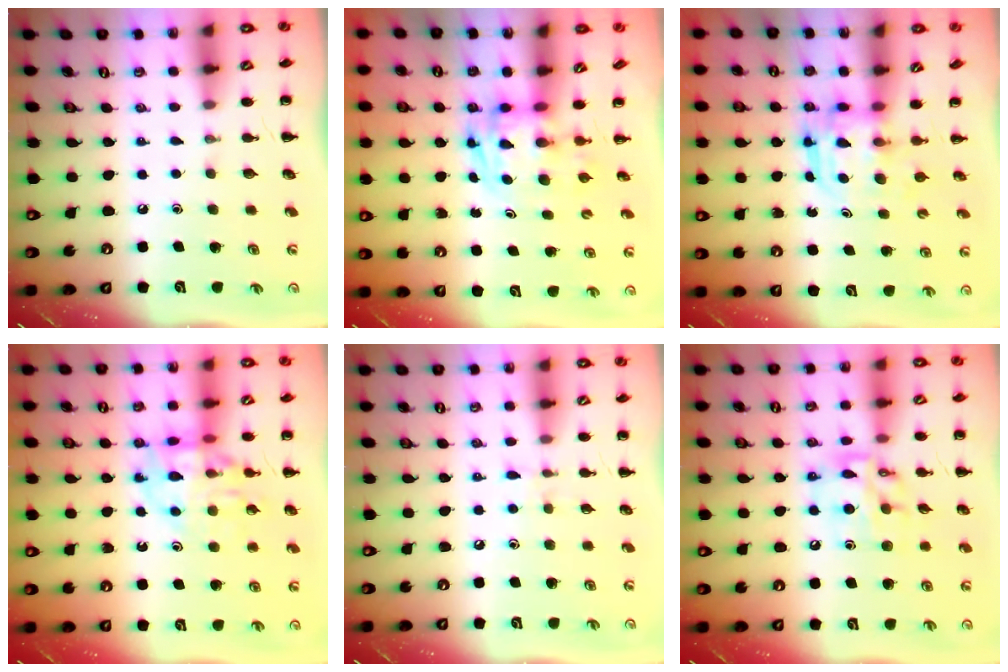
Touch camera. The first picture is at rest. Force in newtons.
{"total": 2.7, "press": 2.7, "slide": 0.5}
{"total": 3.0, "press": 3.0, "slide": 0.2}
{"total": 14.3, "press": 14.2, "slide": 1.9}
{"total": 4.5, "press": 4.1, "slide": 1.6}
{"total": 12.9, "press": 12.7, "slide": 2.1}